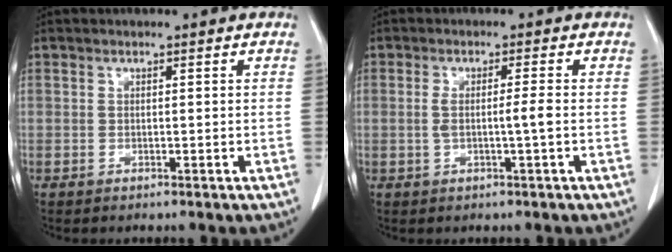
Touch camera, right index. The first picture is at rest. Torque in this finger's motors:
{"motor_torque": [0.72, -0.26, 0.38, 0.09]}